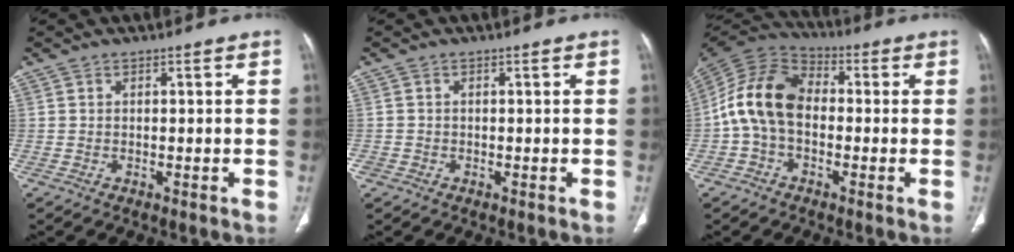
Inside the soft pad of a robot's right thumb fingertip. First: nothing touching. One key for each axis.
{"total": 1.0, "fx": -0.4, "fy": 0.9, "fz": 0.1, "tx": -0.001, "ty": 0.004, "tz": -0.010}
{"total": 12.7, "fx": -1.0, "fy": 8.7, "fz": 9.2, "tx": -0.169, "ty": 0.033, "tz": -0.032}